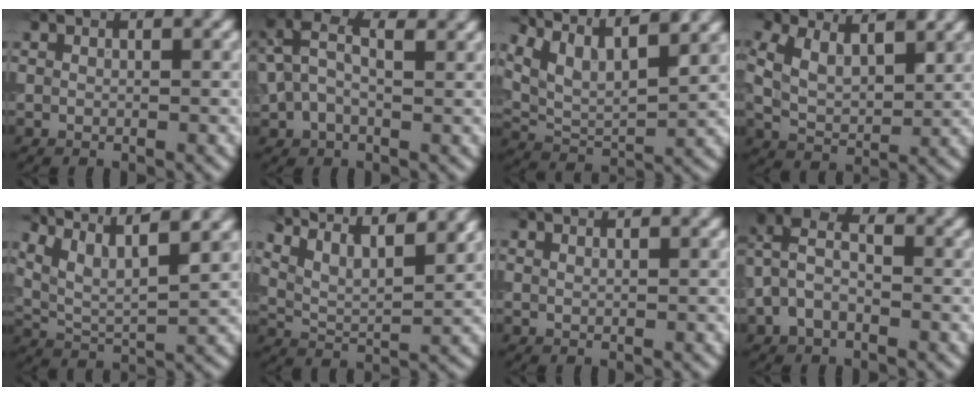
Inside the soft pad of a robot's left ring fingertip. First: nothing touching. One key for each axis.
{"total": 7.2, "fx": 2.2, "fy": 4.0, "fz": 5.5, "tx": -0.138, "ty": 0.018, "tz": 0.033}
{"total": 8.4, "fx": 5.7, "fy": 2.8, "fz": 5.5, "tx": -0.120, "ty": 0.018, "tz": 0.094}
{"total": 6.0, "fx": 3.1, "fy": 3.3, "fz": 4.0, "tx": -0.093, "ty": 0.014, "tz": 0.044}
{"total": 9.2, "fx": 6.5, "fy": 2.4, "fz": 6.0, "tx": -0.120, "ty": 0.024, "tz": 0.092}
{"total": 10.6, "fx": 7.8, "fy": 3.4, "fz": 6.3, "tx": -0.120, "ty": 0.029, "tz": 0.111}
{"total": 0.7, "fx": 0.7, "fy": -0.2, "fz": 0.1, "tx": -0.006, "ty": 0.000, "tz": 0.010}
{"total": 4.6, "fx": -0.9, "fy": 2.8, "fz": 3.5, "tx": -0.078, "ty": 0.019, "tz": -0.029}